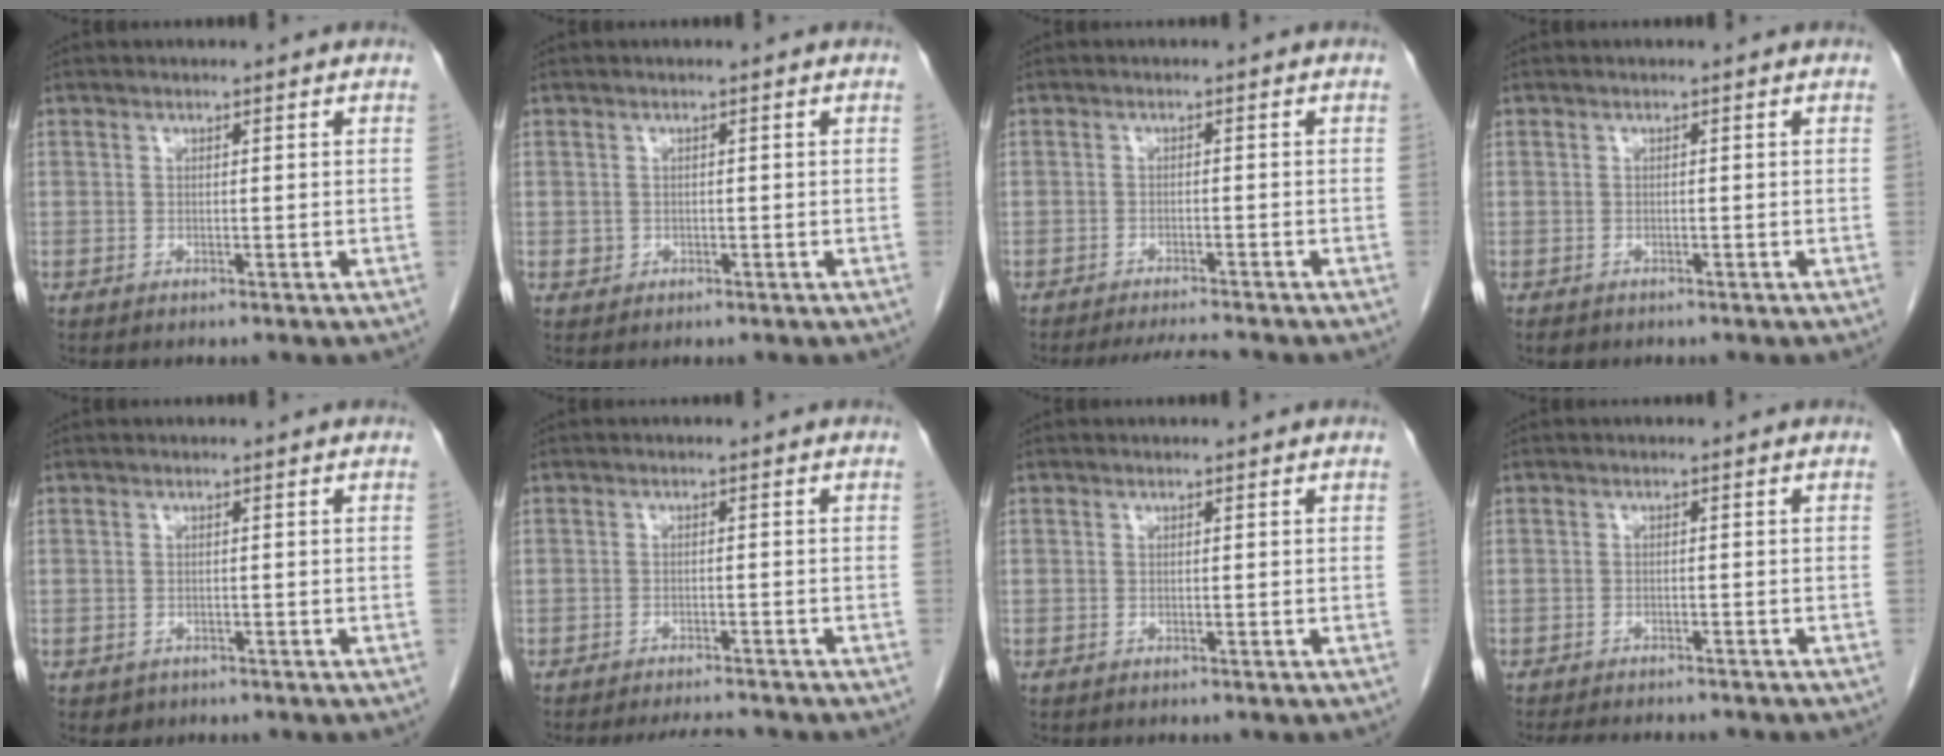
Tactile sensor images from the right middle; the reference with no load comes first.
{"total": 0.7, "force": [-0.1, 0.7, 0.2], "torque": [-0.002, 0.002, 0.001]}
{"total": 4.4, "force": [-4.1, -0.2, 1.5], "torque": [-0.022, -0.014, -0.065]}
{"total": 1.1, "force": [-0.8, 0.7, 0.3], "torque": [-0.009, 0.001, -0.008]}
{"total": 1.4, "force": [-0.7, 1.2, 0.2], "torque": [-0.004, 0.004, -0.004]}
{"total": 4.5, "force": [-4.3, 0.5, 1.2], "torque": [-0.019, -0.010, -0.065]}
{"total": 0.0}
{"total": 9.2, "force": [-8.2, 2.0, 3.7], "torque": [-0.050, -0.005, -0.103]}